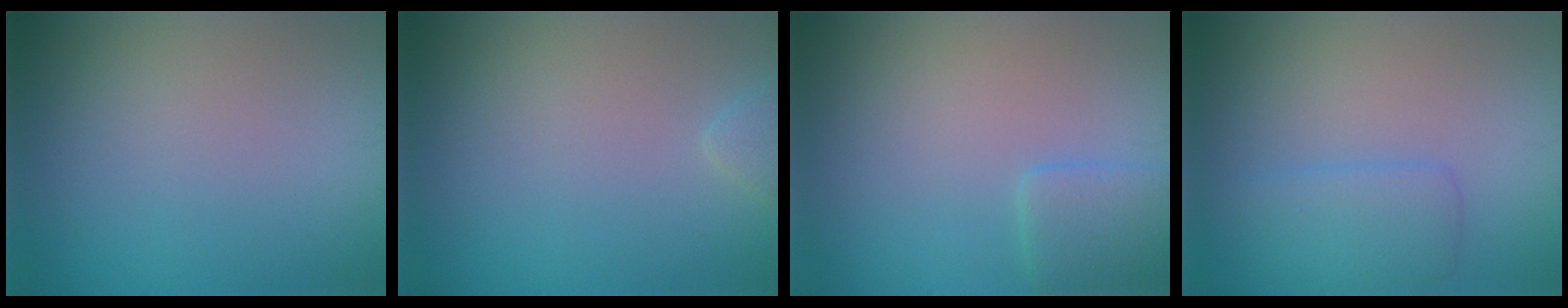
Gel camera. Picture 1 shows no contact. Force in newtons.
{"total": 1.0, "press": 1.0, "slide": 0.1}
{"total": 2.6, "press": 2.6, "slide": 0.1}
{"total": 2.8, "press": 2.8, "slide": 0.2}